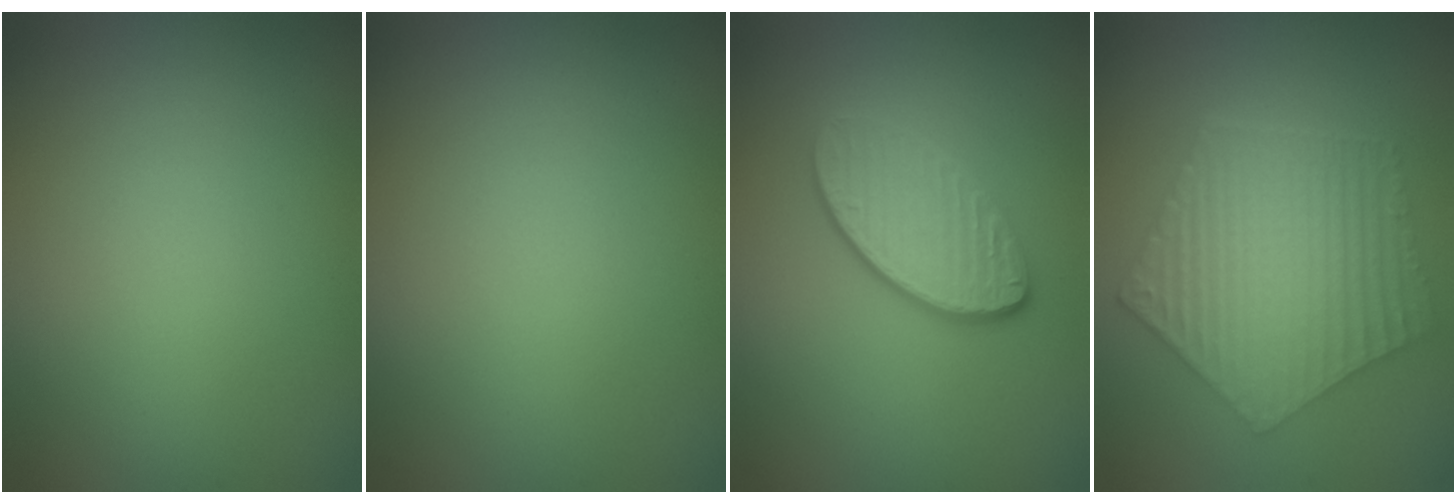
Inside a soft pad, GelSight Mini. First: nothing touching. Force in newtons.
{"total": 0.0}
{"total": 4.3, "press": 3.3, "slide": 2.8}
{"total": 6.8, "press": 5.0, "slide": 4.6}